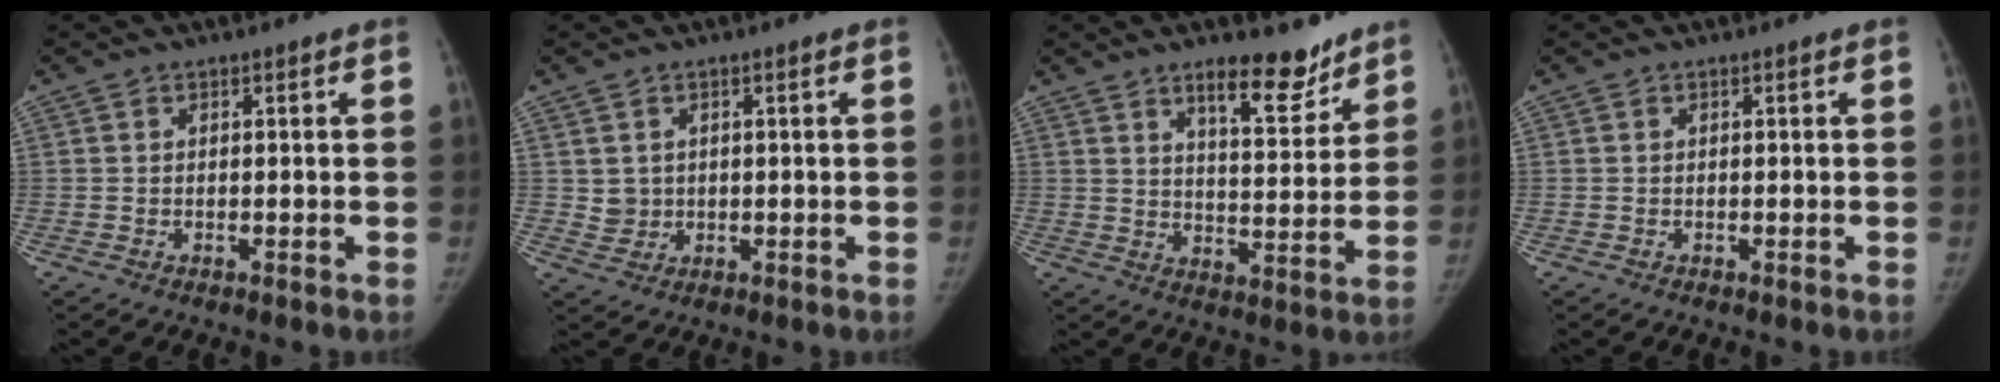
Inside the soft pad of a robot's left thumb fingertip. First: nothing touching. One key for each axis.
{"total": 2.6, "fx": 0.9, "fy": 2.4, "fz": 0.7, "tx": -0.004, "ty": -0.008, "tz": 0.023}
{"total": 10.3, "fx": 7.6, "fy": 3.5, "fz": 6.0, "tx": -0.063, "ty": -0.058, "tz": 0.122}
{"total": 0.0}